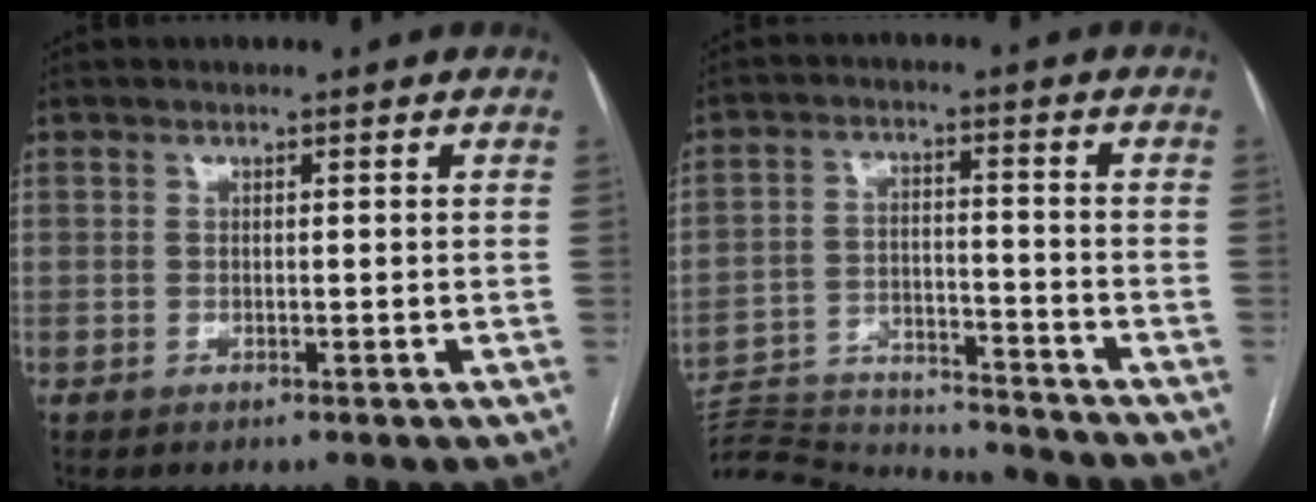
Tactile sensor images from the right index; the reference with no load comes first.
{"total": 18.0, "force": [-17.6, 1.5, 3.4], "torque": [-0.081, 0.005, -0.270]}